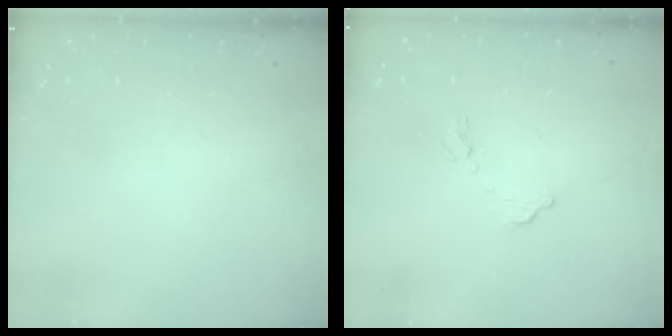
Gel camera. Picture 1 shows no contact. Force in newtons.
{"total": 8.8, "press": 8.8, "slide": 0.2}